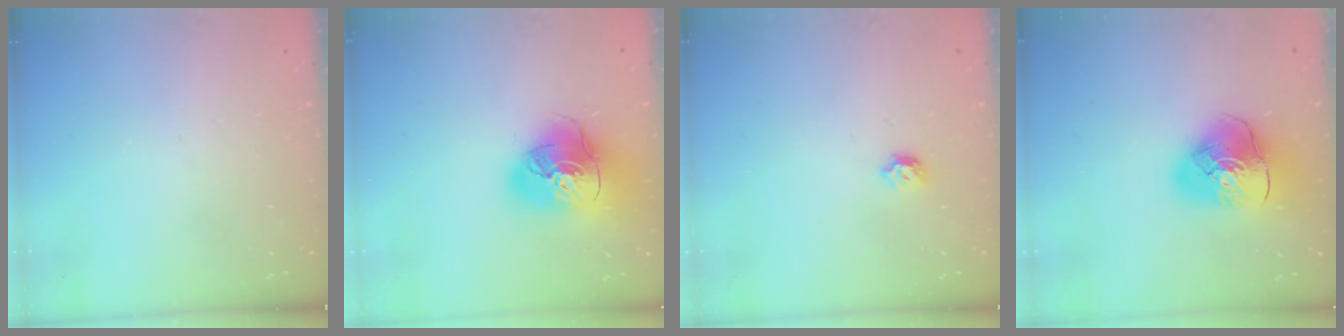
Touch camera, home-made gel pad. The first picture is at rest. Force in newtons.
{"total": 19.6, "press": 19.4, "slide": 2.7}
{"total": 6.1, "press": 6.0, "slide": 1.1}
{"total": 12.9, "press": 12.8, "slide": 1.8}